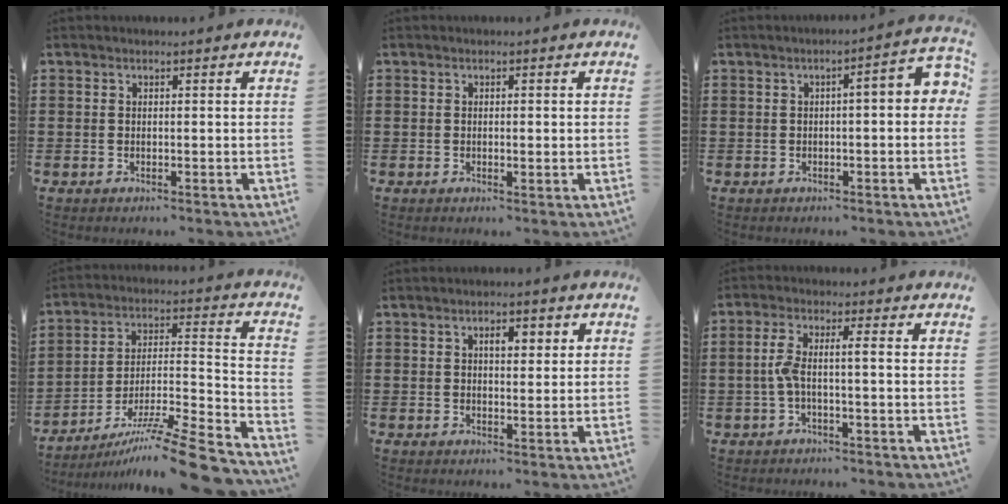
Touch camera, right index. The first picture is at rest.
{"total": 0.6, "force": [-0.1, 0.2, 0.6], "torque": [-0.014, -0.003, -0.001]}
{"total": 3.9, "force": [-0.2, 0.8, 3.8], "torque": [-0.061, 0.002, -0.009]}
{"total": 11.7, "force": [-9.5, 0.2, 6.8], "torque": [-0.096, 0.019, -0.181]}
{"total": 3.0, "force": [0.9, 1.3, 2.5], "torque": [-0.035, 0.003, 0.008]}
{"total": 4.0, "force": [-1.0, 0.3, 3.9], "torque": [-0.088, -0.006, -0.026]}